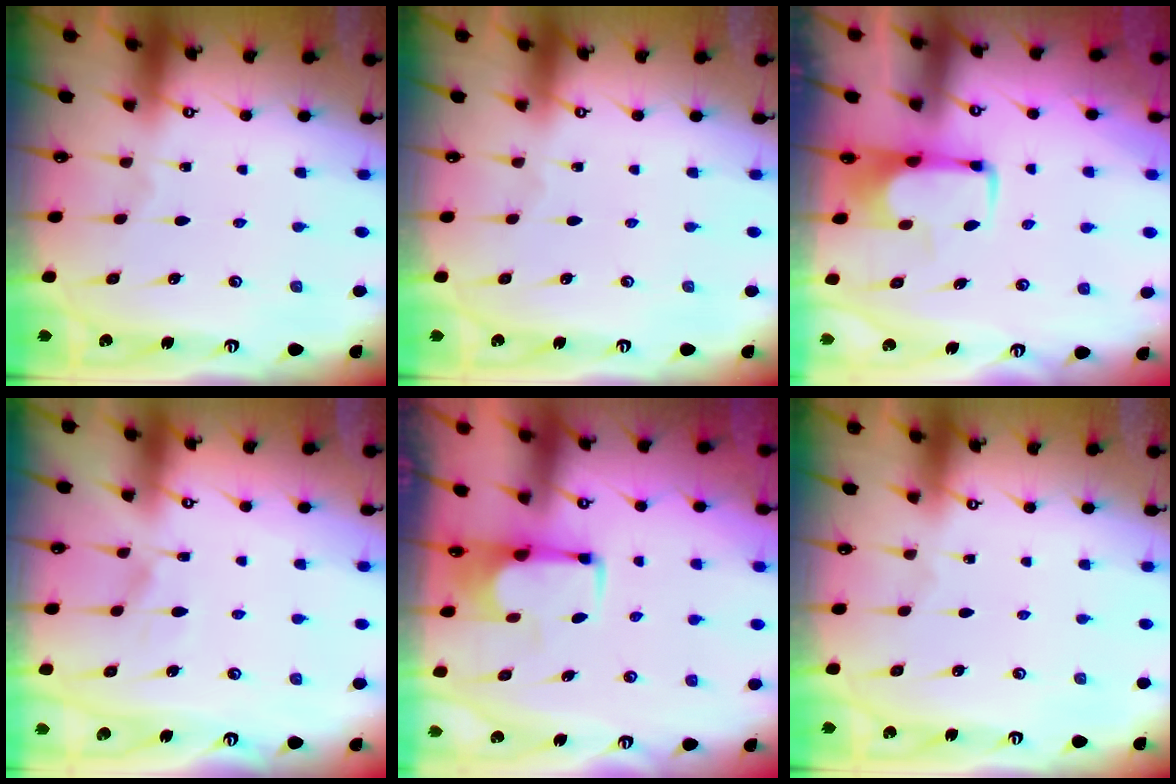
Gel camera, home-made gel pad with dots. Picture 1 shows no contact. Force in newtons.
{"total": 0.0}
{"total": 2.0, "press": 1.9, "slide": 0.4}
{"total": 5.4, "press": 5.4, "slide": 0.7}
{"total": 1.9, "press": 1.7, "slide": 0.8}
{"total": 0.0}